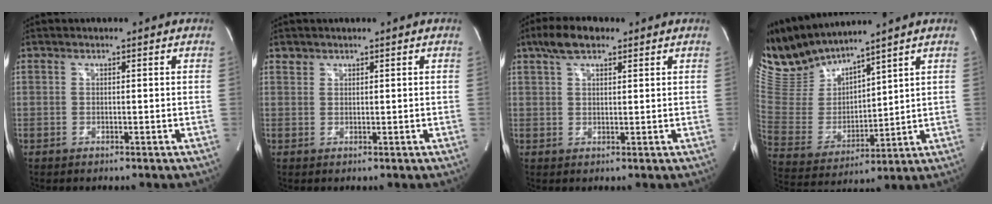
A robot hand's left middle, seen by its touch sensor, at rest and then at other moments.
{"total": 1.1, "force": [0.9, 0.7, -0.1], "torque": [0.009, 0.005, 0.013]}
{"total": 5.4, "force": [3.6, 2.0, 3.5], "torque": [-0.074, 0.017, 0.066]}
{"total": 12.5, "force": [11.9, 1.5, 3.7], "torque": [-0.093, 0.001, 0.257]}